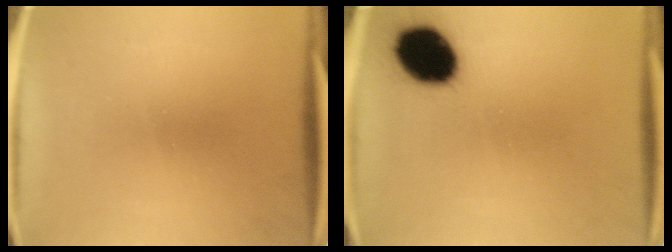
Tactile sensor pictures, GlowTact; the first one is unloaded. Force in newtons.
{"total": 14.3}